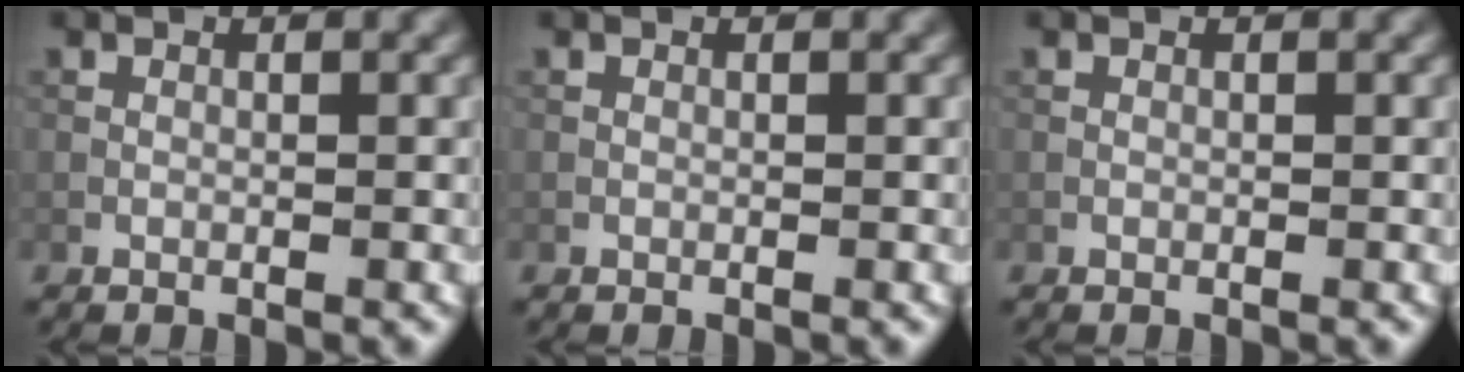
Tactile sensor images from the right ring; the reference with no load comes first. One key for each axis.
{"total": 0.0}
{"total": 0.0}